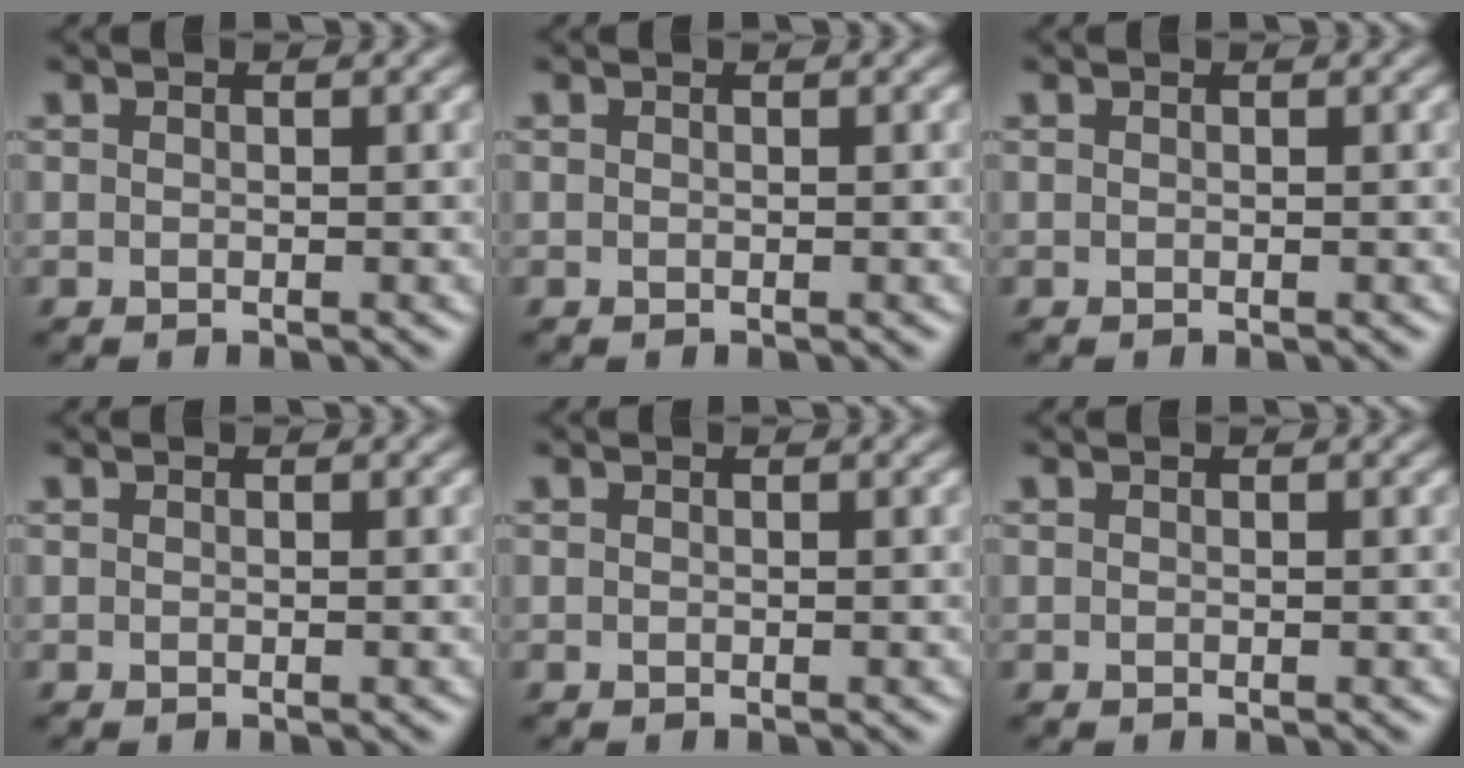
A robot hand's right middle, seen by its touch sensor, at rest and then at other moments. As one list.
[{"total": 0.0}, {"total": 0.0}, {"total": 0.0}, {"total": 0.0}, {"total": 0.0}]